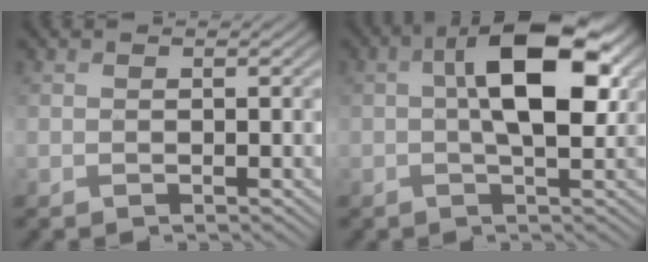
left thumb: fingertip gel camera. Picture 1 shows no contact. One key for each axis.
{"total": 9.1, "fx": 1.5, "fy": 4.0, "fz": 8.1, "tx": -0.141, "ty": 0.010, "tz": 0.016}